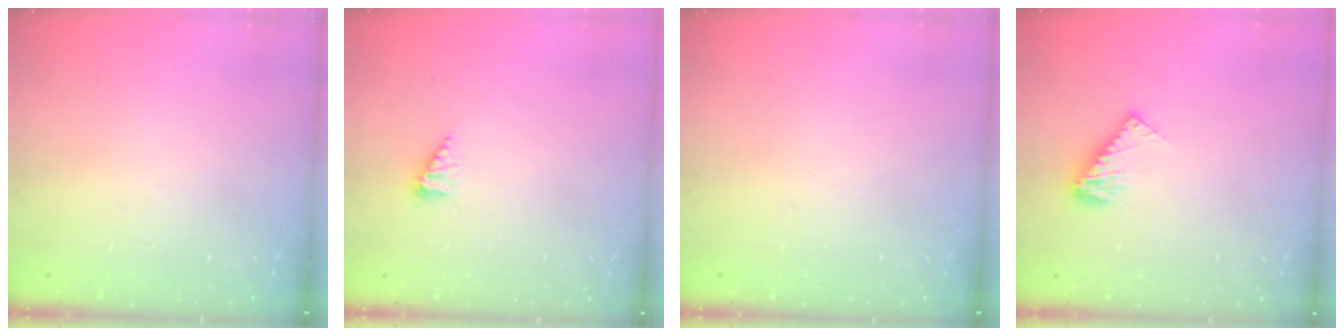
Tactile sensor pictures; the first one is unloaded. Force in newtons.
{"total": 3.9, "press": 3.9, "slide": 0.5}
{"total": 0.0}
{"total": 6.6, "press": 6.5, "slide": 0.5}